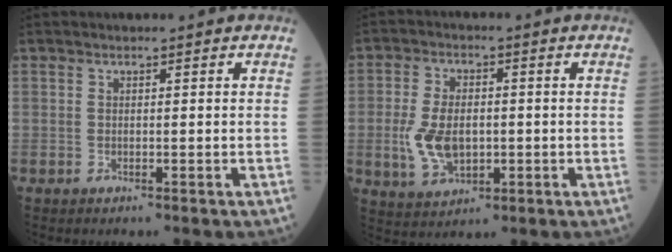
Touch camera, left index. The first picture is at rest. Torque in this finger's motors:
{"motor_torque": [0.70, -0.55, 0.11, 0.01]}